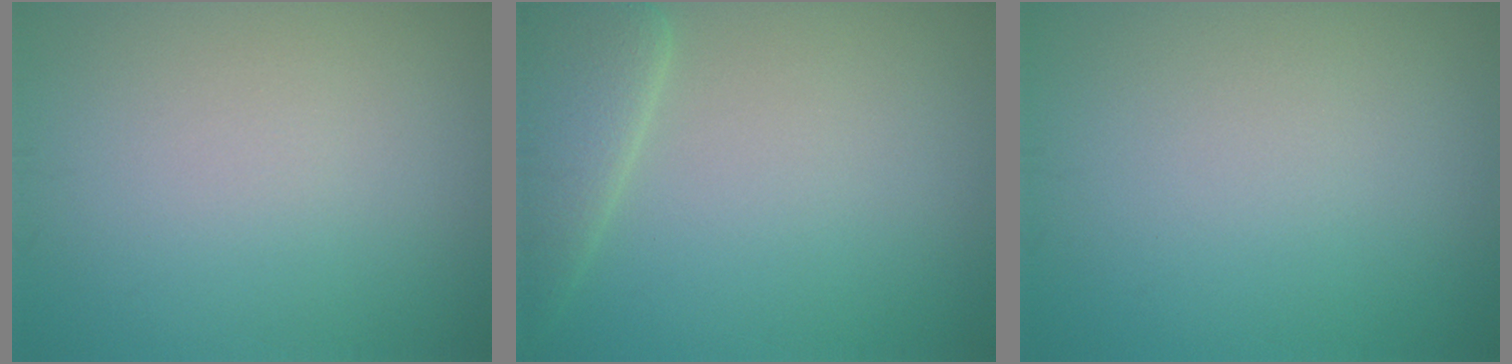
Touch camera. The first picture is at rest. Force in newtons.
{"total": 4.3, "press": 4.3, "slide": 0.4}
{"total": 0.0}